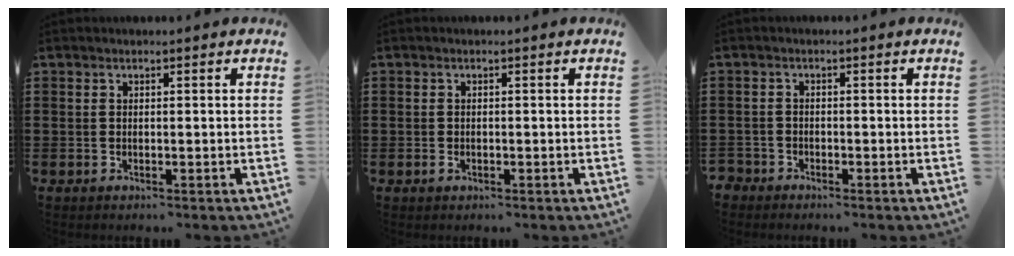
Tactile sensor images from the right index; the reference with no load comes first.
{"total": 0.7, "force": [-0.3, 0.5, 0.4], "torque": [-0.009, 0.000, -0.007]}
{"total": 1.7, "force": [-1.5, 0.8, -0.2], "torque": [-0.002, 0.002, -0.035]}